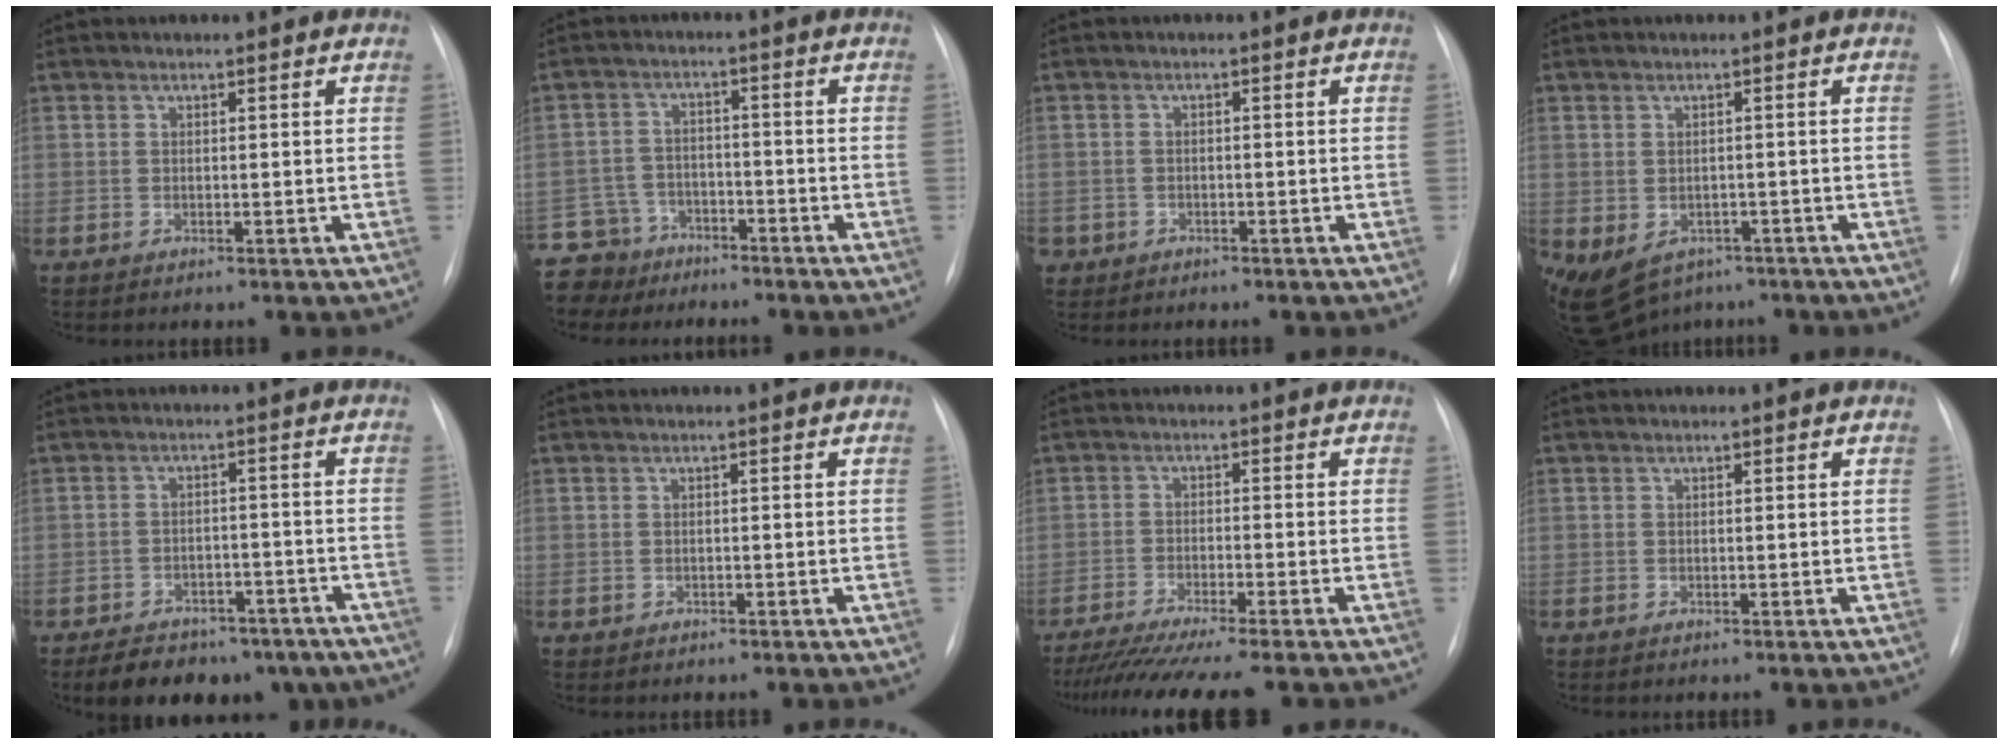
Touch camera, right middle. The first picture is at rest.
{"total": 8.4, "force": [-6.9, 4.8, -0.2], "torque": [-0.008, 0.012, -0.122]}
{"total": 2.6, "force": [-1.6, 2.0, 0.2], "torque": [-0.006, 0.005, -0.025]}
{"total": 12.5, "force": [-6.6, 9.1, 5.4], "torque": [-0.136, -0.004, -0.083]}
{"total": 14.1, "force": [-10.4, 7.4, 6.0], "torque": [-0.084, 0.009, -0.133]}
{"total": 0.0}
{"total": 12.5, "force": [-10.8, -0.7, 6.4], "torque": [-0.077, -0.034, -0.163]}
{"total": 0.0}